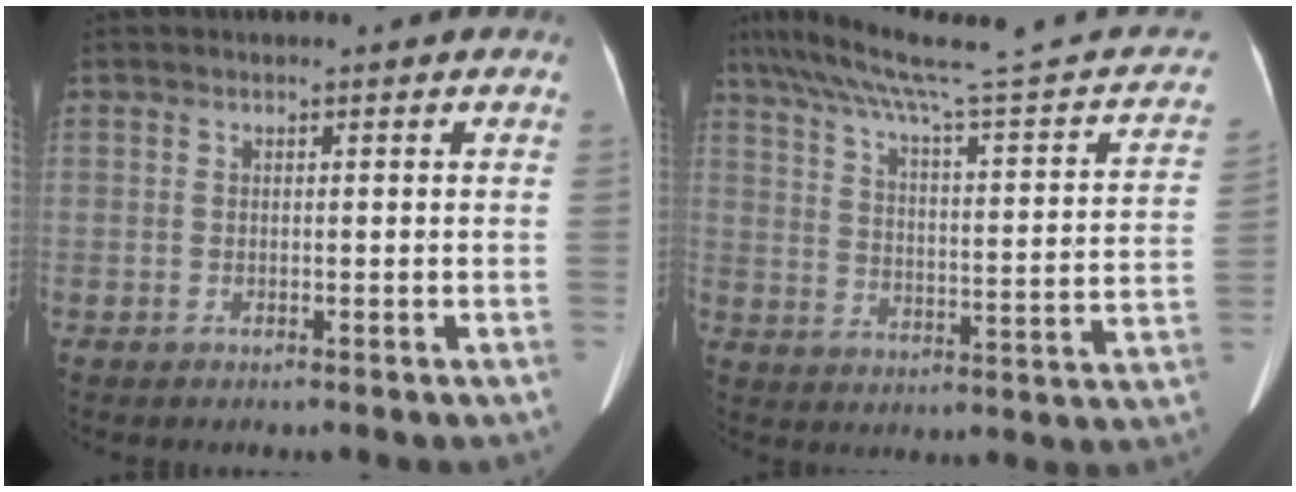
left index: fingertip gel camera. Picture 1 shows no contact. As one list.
[{"total": 23.8, "force": [20.3, 1.7, 12.4], "torque": [-0.191, -0.011, 0.267]}]